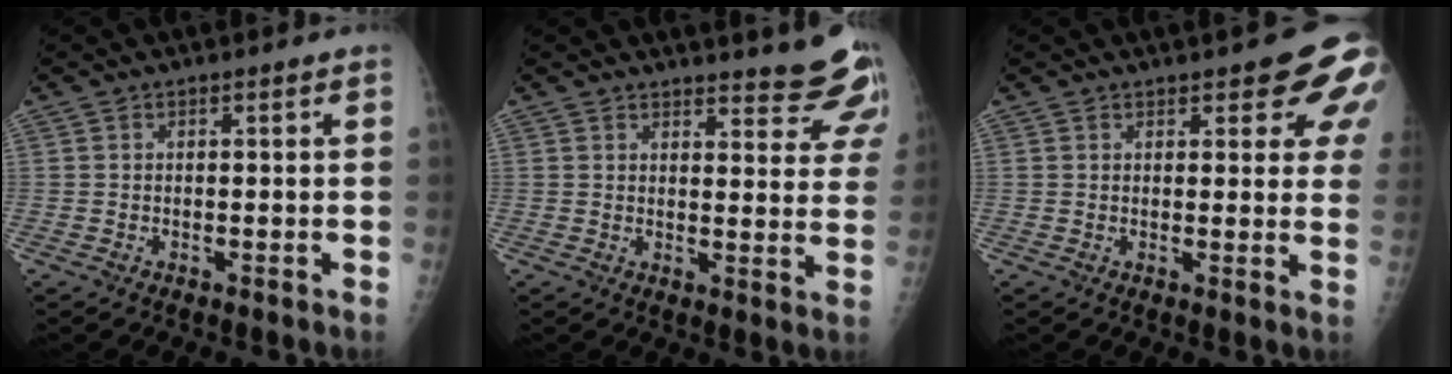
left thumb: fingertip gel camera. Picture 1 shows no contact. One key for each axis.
{"total": 11.5, "fx": 10.5, "fy": 2.8, "fz": 3.8, "tx": -0.009, "ty": -0.075, "tz": 0.105}
{"total": 10.1, "fx": 5.4, "fy": 3.6, "fz": 7.8, "tx": -0.060, "ty": -0.020, "tz": 0.056}